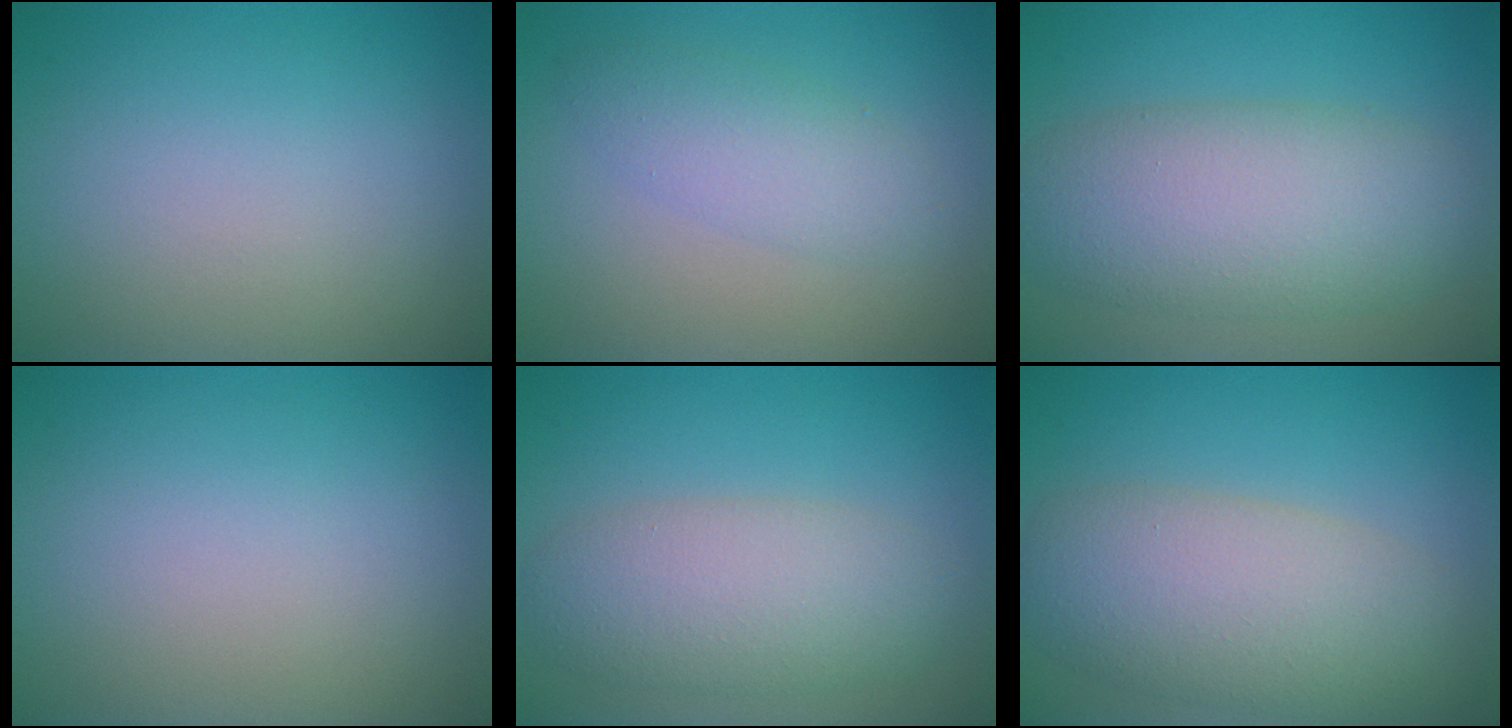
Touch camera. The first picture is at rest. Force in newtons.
{"total": 3.0, "press": 3.0, "slide": 0.1}
{"total": 7.6, "press": 7.6, "slide": 0.5}
{"total": 0.0}
{"total": 5.4, "press": 5.4, "slide": 0.2}
{"total": 7.3, "press": 7.3, "slide": 0.5}